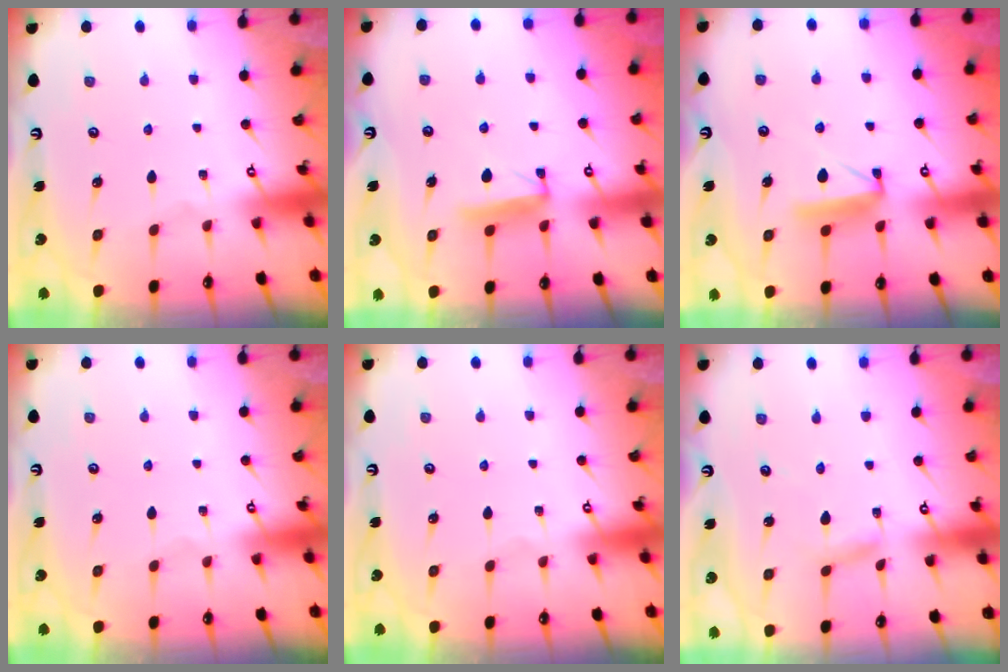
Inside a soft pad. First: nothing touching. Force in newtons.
{"total": 6.9, "press": 6.9, "slide": 0.7}
{"total": 7.9, "press": 7.9, "slide": 0.7}
{"total": 0.0}
{"total": 0.0}
{"total": 2.3, "press": 2.3, "slide": 0.1}